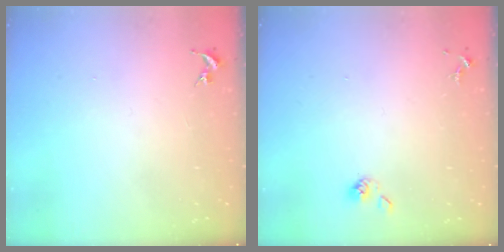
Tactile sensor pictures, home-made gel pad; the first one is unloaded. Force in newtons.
{"total": 3.9, "press": 3.7, "slide": 1.2}